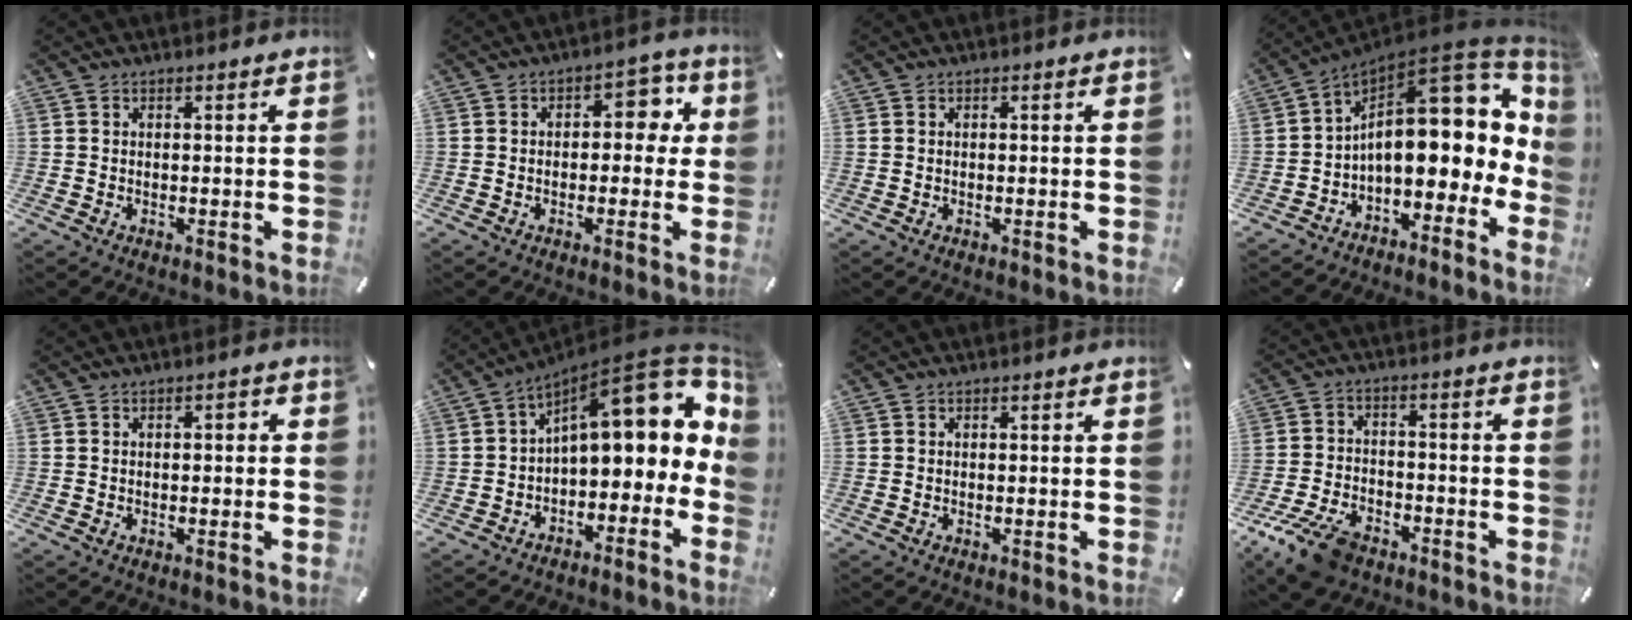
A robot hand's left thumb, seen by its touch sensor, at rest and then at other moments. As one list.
[{"total": 6.7, "force": [1.0, 4.7, 4.7], "torque": [-0.047, -0.002, 0.006]}, {"total": 0.0}, {"total": 19.3, "force": [4.6, 11.0, 15.2], "torque": [-0.214, -0.056, 0.079]}, {"total": 1.4, "force": [-0.4, 0.8, 1.1], "torque": [-0.020, 0.007, -0.010]}, {"total": 16.9, "force": [6.6, 8.6, 13.0], "torque": [-0.152, -0.061, 0.110]}, {"total": 0.0}, {"total": 10.6, "force": [-7.1, 5.5, 5.7], "torque": [-0.116, 0.035, -0.132]}]